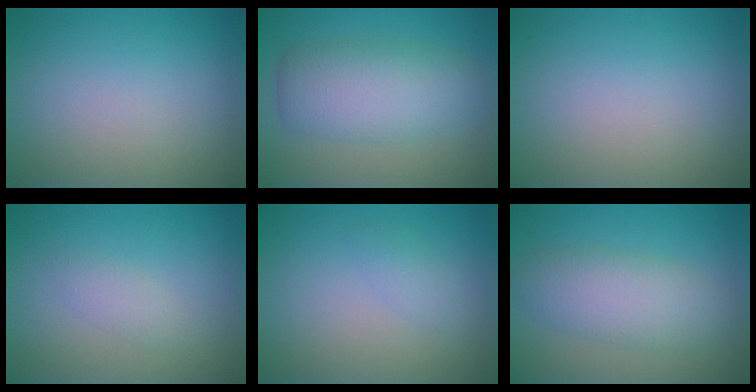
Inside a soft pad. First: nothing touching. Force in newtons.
{"total": 5.8, "press": 5.8, "slide": 0.2}
{"total": 0.0}
{"total": 1.3, "press": 1.2, "slide": 0.1}
{"total": 1.1, "press": 1.1, "slide": 0.0}
{"total": 4.6, "press": 4.6, "slide": 0.1}